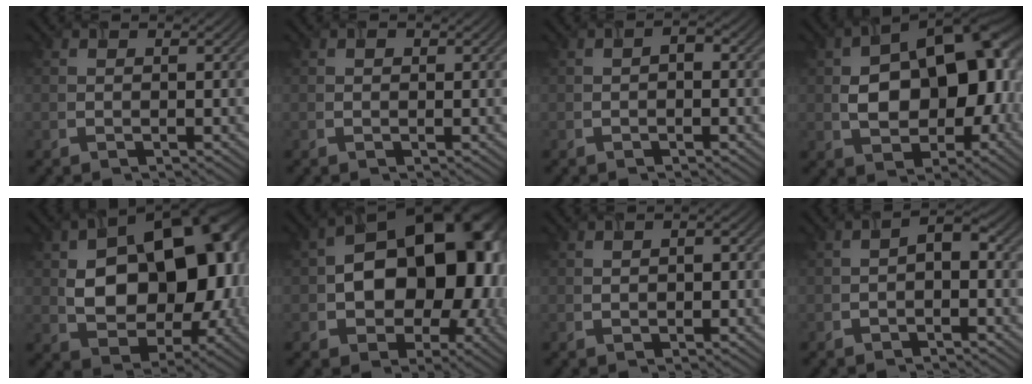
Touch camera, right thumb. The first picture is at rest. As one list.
[{"total": 0.5, "force": [0.1, 0.5, 0.2], "torque": [-0.001, 0.002, 0.005]}, {"total": 1.5, "force": [-0.3, 0.9, 1.1], "torque": [-0.010, 0.004, -0.008]}, {"total": 13.2, "force": [-1.0, 8.7, 9.9], "torque": [-0.135, 0.005, -0.012]}, {"total": 15.7, "force": [-0.1, 10.4, 11.7], "torque": [-0.157, -0.001, 0.009]}, {"total": 16.6, "force": [-0.9, 11.3, 12.1], "torque": [-0.132, 0.001, -0.010]}, {"total": 1.6, "force": [-0.3, 1.1, 1.2], "torque": [-0.013, 0.004, -0.001]}, {"total": 2.5, "force": [-1.1, 1.3, 1.8], "torque": [-0.024, 0.007, -0.025]}]